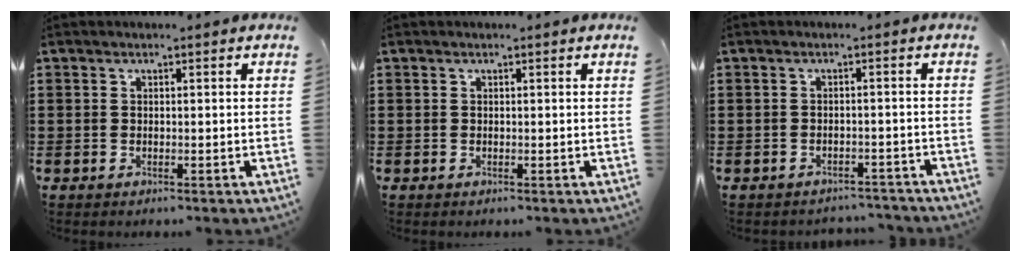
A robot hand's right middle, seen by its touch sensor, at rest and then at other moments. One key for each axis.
{"total": 0.0}
{"total": 1.9, "fx": -1.9, "fy": 0.2, "fz": 0.0, "tx": -0.008, "ty": -0.001, "tz": -0.041}